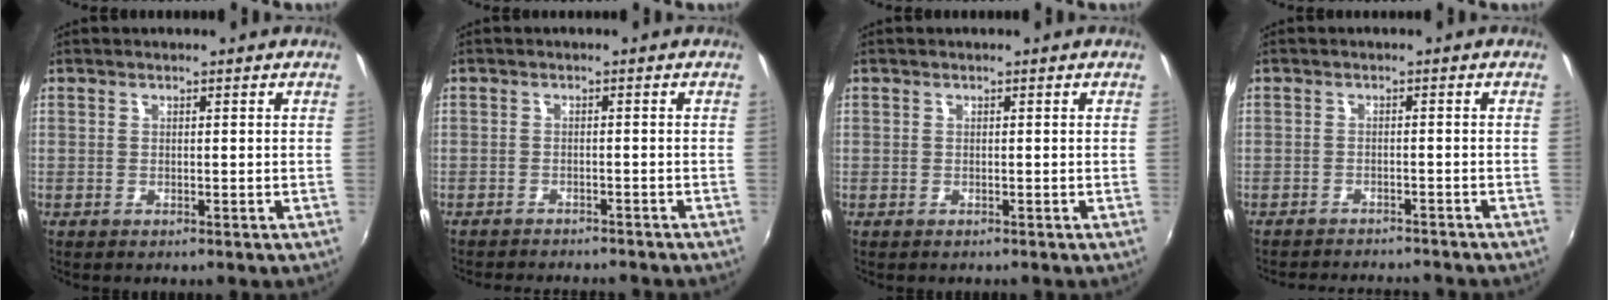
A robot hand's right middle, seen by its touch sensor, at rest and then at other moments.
{"total": 5.6, "force": [-5.0, 1.8, 1.5], "torque": [-0.045, -0.001, -0.073]}
{"total": 0.9, "force": [-0.4, 0.8, -0.1], "torque": [-0.002, 0.002, -0.004]}
{"total": 6.8, "force": [-6.3, 1.9, 1.7], "torque": [-0.051, 0.004, -0.090]}